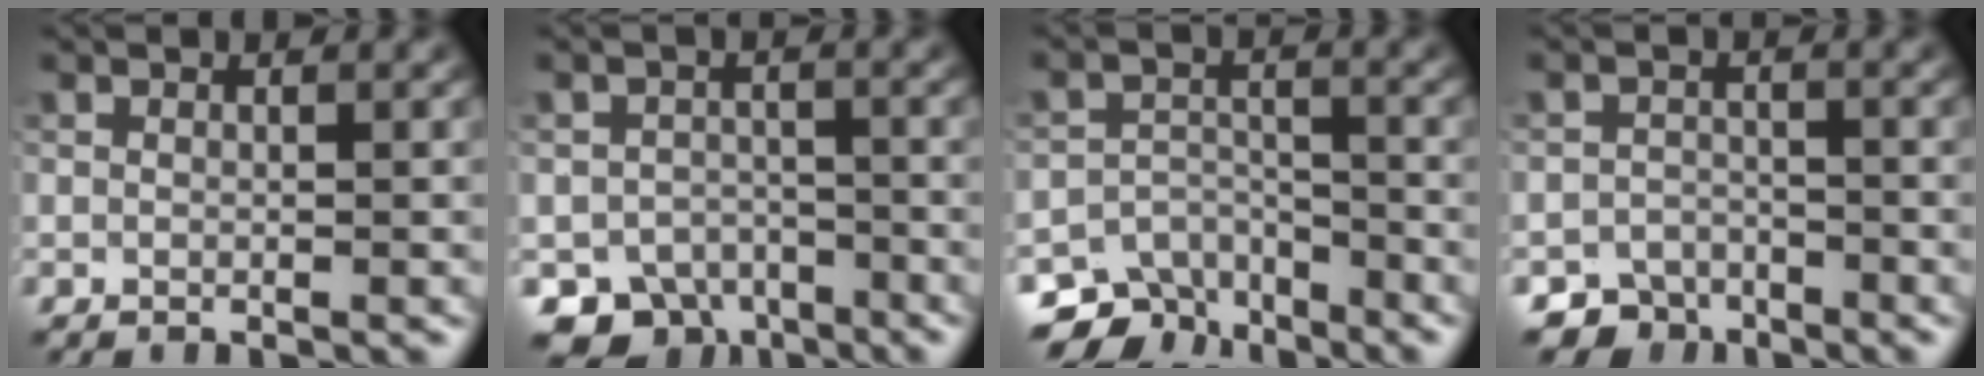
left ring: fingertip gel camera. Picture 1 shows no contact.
{"total": 5.4, "force": [-4.1, 3.3, 1.4], "torque": [-0.008, -0.015, -0.064]}
{"total": 6.0, "force": [-4.8, 3.3, 1.3], "torque": [-0.007, -0.013, -0.073]}
{"total": 3.6, "force": [-3.1, 1.9, 0.0], "torque": [0.019, -0.003, -0.049]}